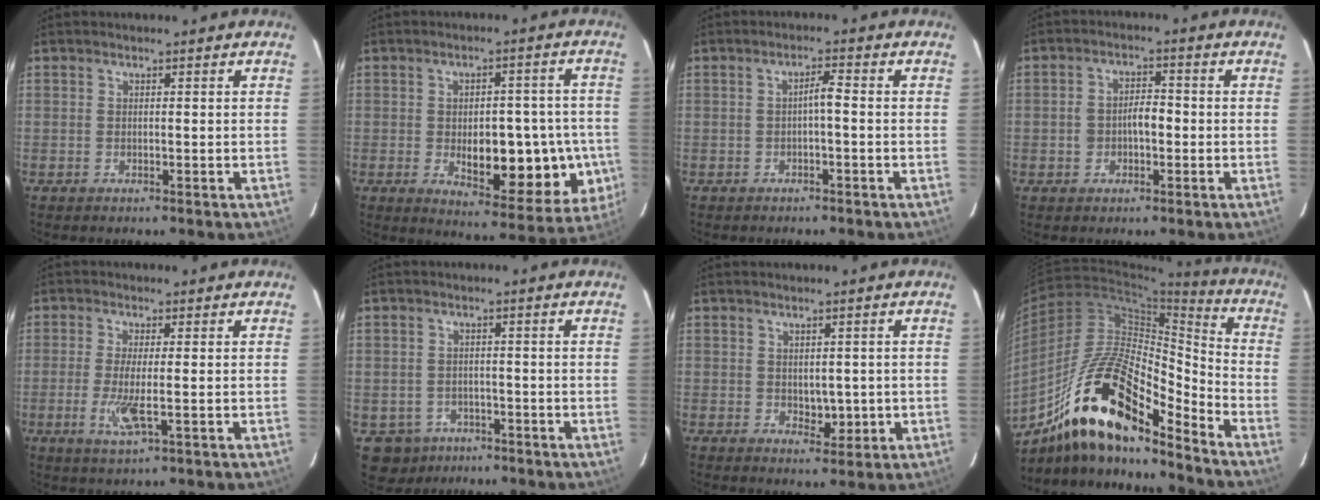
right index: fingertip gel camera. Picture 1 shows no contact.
{"total": 15.5, "force": [-3.1, 6.7, 13.6], "torque": [-0.146, 0.015, -0.019]}
{"total": 2.2, "force": [-0.4, 0.2, 2.1], "torque": [-0.033, 0.005, -0.008]}
{"total": 4.5, "force": [-0.6, 2.5, 3.7], "torque": [-0.070, 0.018, -0.008]}
{"total": 4.7, "force": [-1.1, 0.3, 4.6], "torque": [-0.102, -0.013, -0.019]}
{"total": 5.8, "force": [-2.7, 5.2, 0.4], "torque": [-0.009, 0.010, -0.033]}
{"total": 3.3, "force": [-0.1, 2.1, 2.6], "torque": [-0.033, -0.001, 0.008]}
{"total": 18.5, "force": [-12.3, 4.9, 12.8], "torque": [-0.230, 0.026, -0.213]}